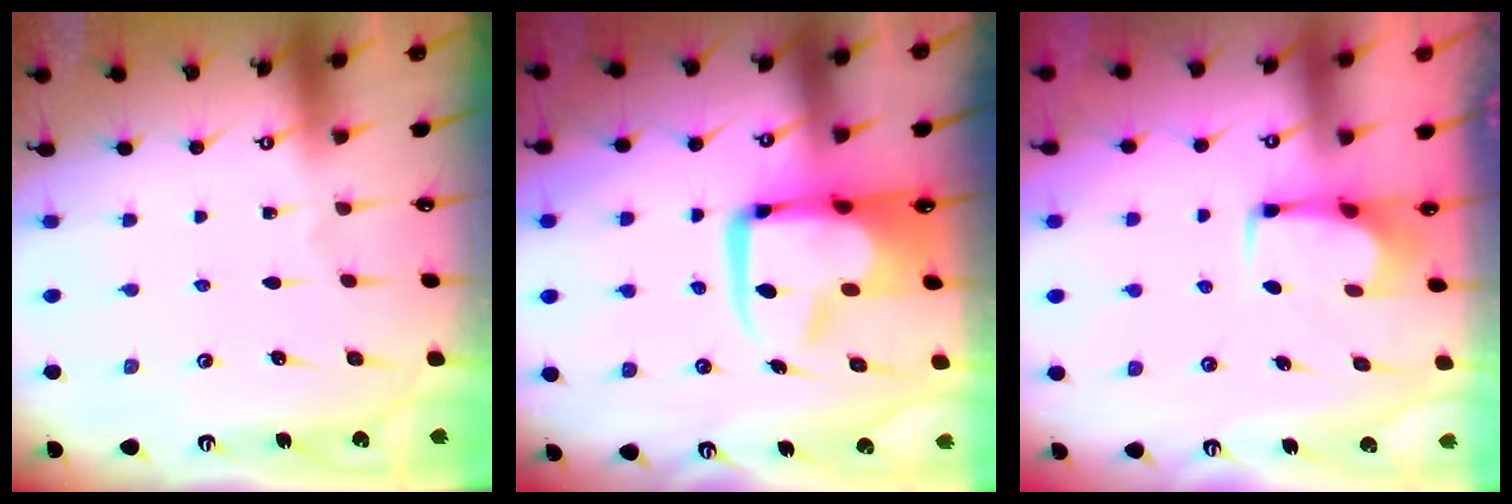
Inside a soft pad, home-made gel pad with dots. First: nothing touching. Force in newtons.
{"total": 12.9, "press": 12.8, "slide": 1.7}
{"total": 2.7, "press": 2.6, "slide": 0.4}